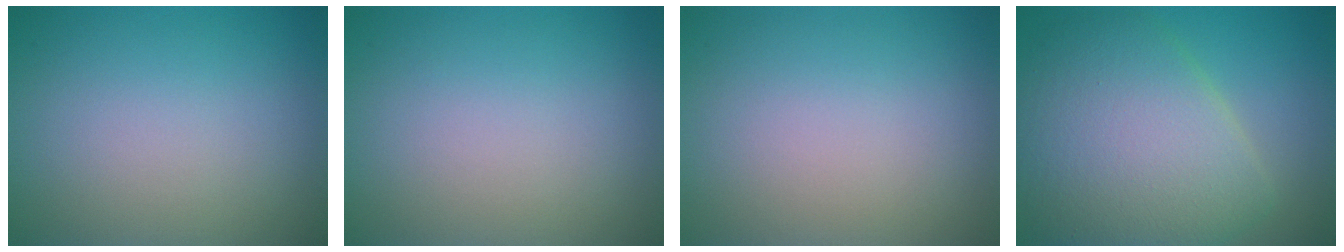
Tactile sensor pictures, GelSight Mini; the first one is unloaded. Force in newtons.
{"total": 0.0}
{"total": 0.0}
{"total": 9.6, "press": 9.6, "slide": 0.4}